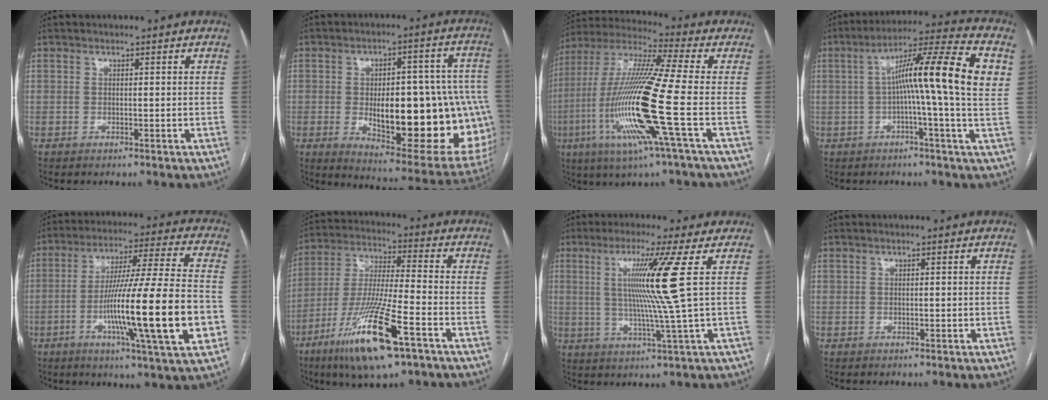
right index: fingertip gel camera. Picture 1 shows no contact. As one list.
[{"total": 26.2, "force": [-3.7, 9.1, 24.3], "torque": [-0.253, 0.013, -0.020]}, {"total": 19.4, "force": [-4.9, -0.4, 18.8], "torque": [-0.403, -0.019, -0.106]}, {"total": 15.8, "force": [2.1, -0.4, 15.6], "torque": [-0.251, 0.030, 0.023]}, {"total": 21.5, "force": [-5.2, 0.1, 20.8], "torque": [-0.325, -0.013, -0.089]}, {"total": 16.8, "force": [-8.9, 1.6, 14.1], "torque": [-0.297, -0.037, -0.159]}, {"total": 10.4, "force": [2.5, -3.2, 9.6], "torque": [-0.172, -0.007, 0.055]}, {"total": 0.5, "force": [0.3, 0.4, 0.3], "torque": [0.000, 0.000, 0.005]}]